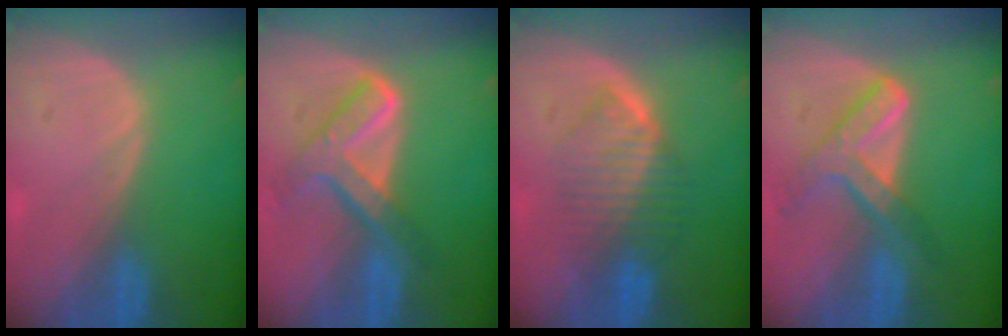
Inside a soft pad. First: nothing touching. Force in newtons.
{"total": 7.7, "press": 6.5, "slide": 4.2}
{"total": 6.4, "press": 6.3, "slide": 1.0}
{"total": 7.2, "press": 6.2, "slide": 3.8}